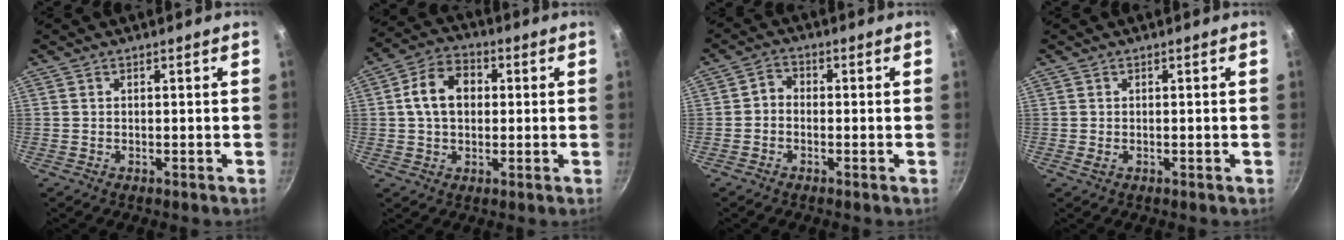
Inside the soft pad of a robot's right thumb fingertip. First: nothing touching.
{"total": 9.8, "force": [1.4, 7.1, 6.6], "torque": [-0.090, 0.020, 0.011]}
{"total": 2.6, "force": [-0.8, 2.1, 1.4], "torque": [-0.020, 0.017, -0.024]}
{"total": 0.8, "force": [-0.1, 0.3, 0.8], "torque": [-0.015, 0.000, 0.000]}